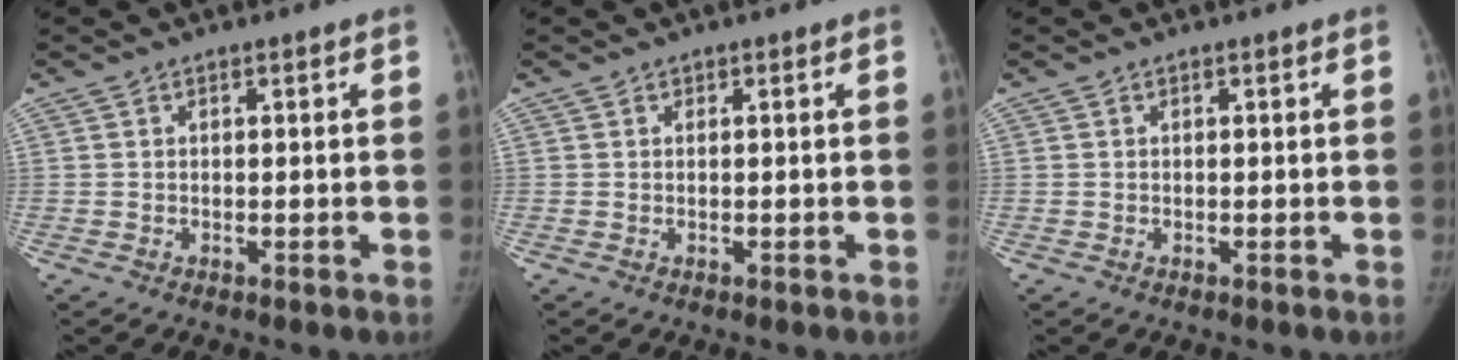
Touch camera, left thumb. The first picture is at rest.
{"total": 0.0}
{"total": 0.0}